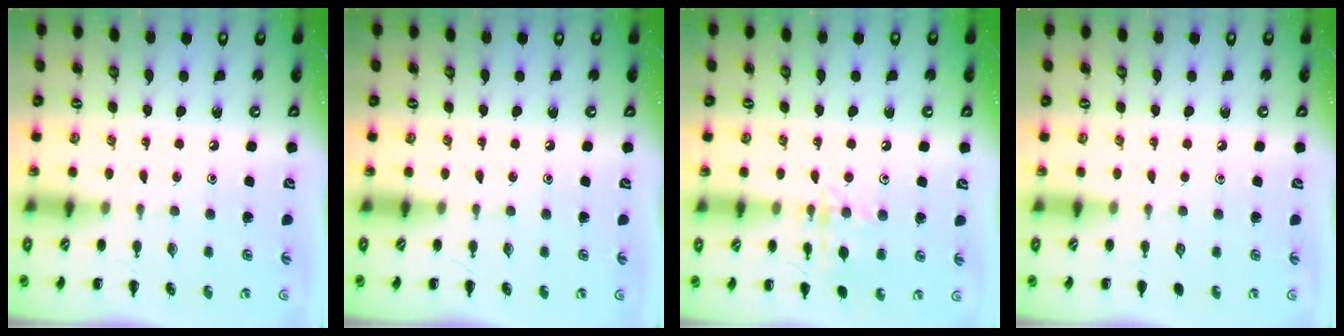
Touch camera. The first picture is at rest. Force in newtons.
{"total": 0.0}
{"total": 10.2, "press": 10.2, "slide": 0.6}
{"total": 0.0}